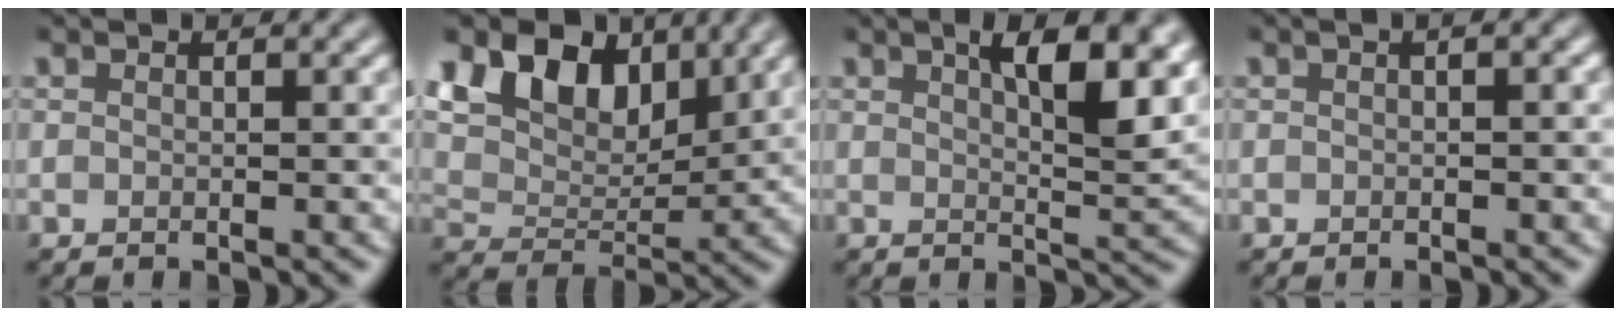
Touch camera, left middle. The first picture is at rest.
{"total": 8.8, "force": [4.9, 5.4, 4.9], "torque": [-0.091, 0.004, 0.074]}
{"total": 7.2, "force": [3.0, 2.2, 6.1], "torque": [-0.077, 0.005, 0.046]}
{"total": 0.9, "force": [0.1, 0.1, 0.9], "torque": [-0.015, 0.004, -0.001]}